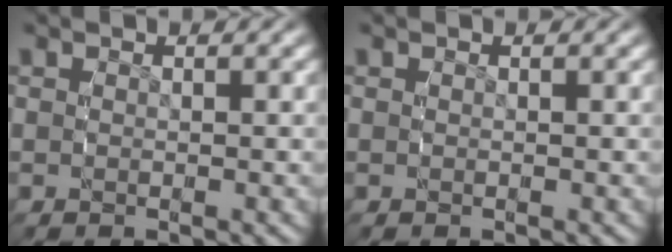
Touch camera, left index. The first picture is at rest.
{"total": 0.0}